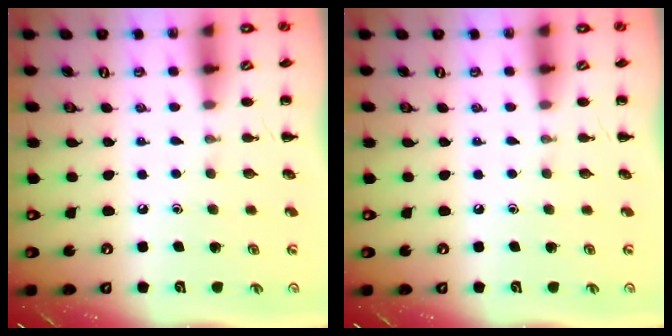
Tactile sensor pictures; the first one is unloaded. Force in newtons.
{"total": 0.0}